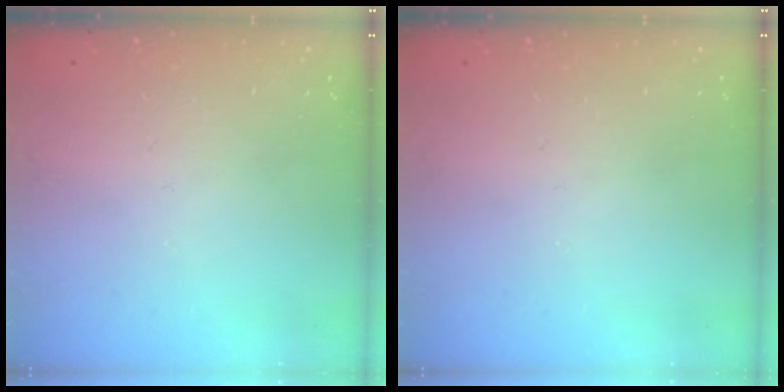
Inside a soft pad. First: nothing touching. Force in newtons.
{"total": 0.0}